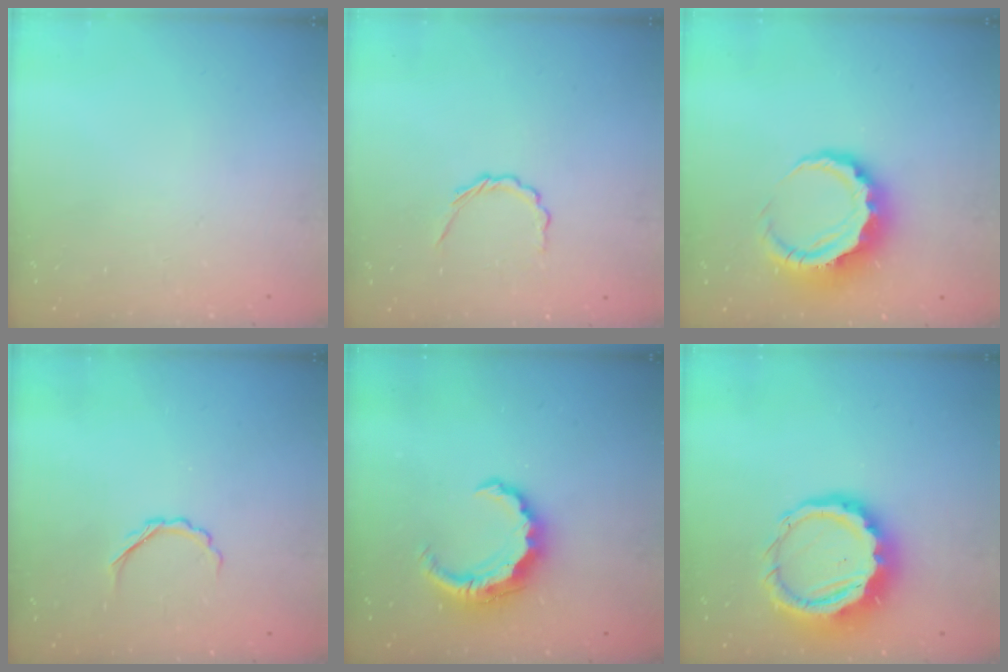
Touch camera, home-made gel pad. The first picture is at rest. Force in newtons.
{"total": 2.6, "press": 2.4, "slide": 1.0}
{"total": 9.1, "press": 8.9, "slide": 1.9}
{"total": 2.9, "press": 2.8, "slide": 0.9}
{"total": 9.4, "press": 9.3, "slide": 1.0}
{"total": 11.8, "press": 11.6, "slide": 2.2}